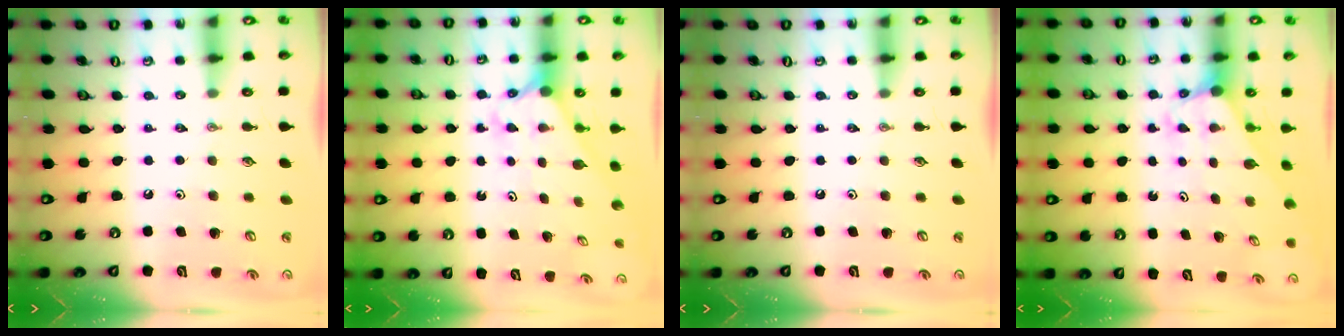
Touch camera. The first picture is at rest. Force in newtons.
{"total": 2.4, "press": 2.4, "slide": 0.3}
{"total": 0.0}
{"total": 2.9, "press": 2.9, "slide": 0.0}